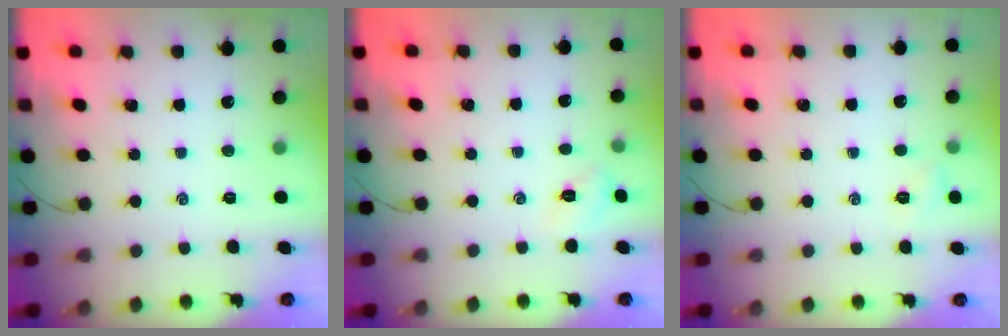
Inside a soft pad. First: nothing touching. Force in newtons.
{"total": 3.2, "press": 3.1, "slide": 1.0}
{"total": 3.1, "press": 3.0, "slide": 0.9}